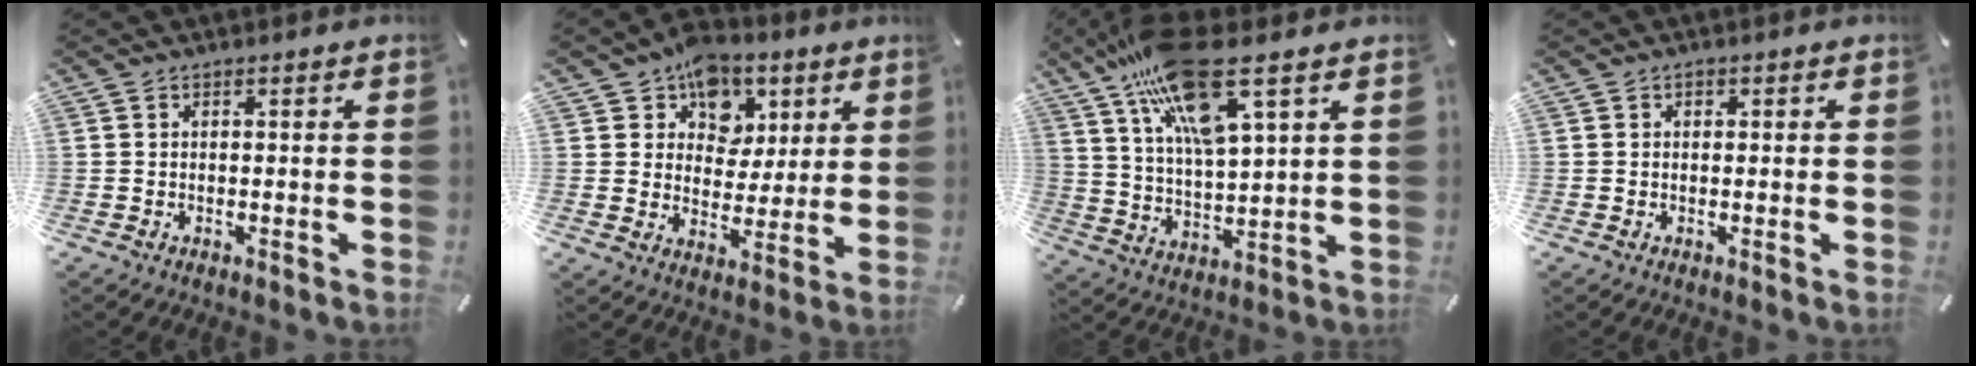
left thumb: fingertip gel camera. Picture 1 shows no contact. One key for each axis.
{"total": 10.4, "fx": 5.3, "fy": 8.6, "fz": 2.5, "tx": -0.036, "ty": -0.041, "tz": 0.098}
{"total": 17.7, "fx": 11.1, "fy": 4.9, "fz": 12.9, "tx": -0.263, "ty": -0.047, "tz": 0.187}
{"total": 0.8, "fx": 0.2, "fy": 0.7, "fz": 0.4, "tx": 0.001, "ty": 0.001, "tz": 0.001}